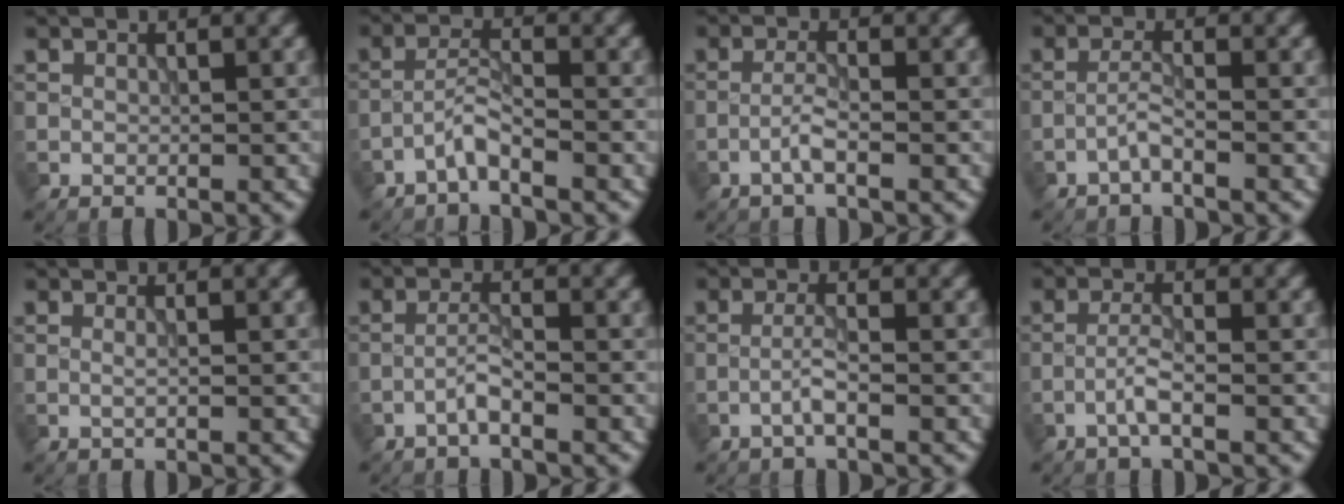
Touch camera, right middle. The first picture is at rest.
{"total": 2.3, "force": [-1.7, 0.2, 1.4], "torque": [-0.030, 0.010, -0.041]}
{"total": 1.8, "force": [-1.0, 0.1, 1.5], "torque": [-0.032, 0.007, -0.025]}
{"total": 1.6, "force": [-1.1, 0.0, 1.2], "torque": [-0.024, 0.009, -0.027]}
{"total": 0.8, "force": [0.1, 0.2, 0.7], "torque": [-0.012, -0.001, -0.004]}
{"total": 1.8, "force": [-1.2, 0.1, 1.3], "torque": [-0.026, 0.009, -0.028]}
{"total": 1.8, "force": [-0.8, 0.0, 1.6], "torque": [-0.032, 0.008, -0.022]}
{"total": 2.0, "force": [-1.1, 0.1, 1.7], "torque": [-0.036, 0.009, -0.027]}